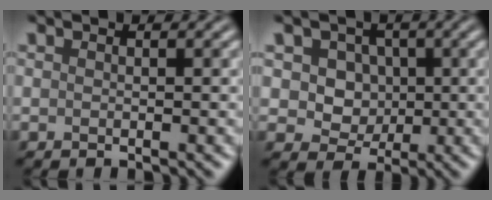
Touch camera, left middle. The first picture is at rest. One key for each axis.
{"total": 5.2, "fx": 1.7, "fy": 4.3, "fz": 2.4, "tx": -0.036, "ty": 0.006, "tz": 0.023}